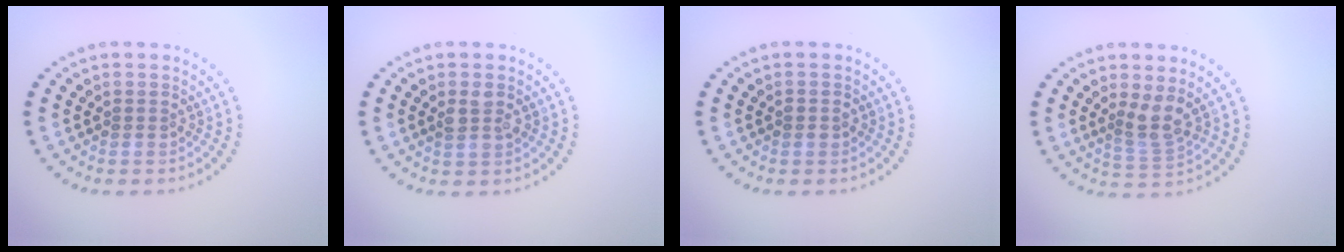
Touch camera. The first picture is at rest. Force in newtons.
{"total": 1.8, "press": 1.8, "slide": 0.3}
{"total": 0.9, "press": 0.9, "slide": 0.1}
{"total": 2.5, "press": 1.9, "slide": 1.6}